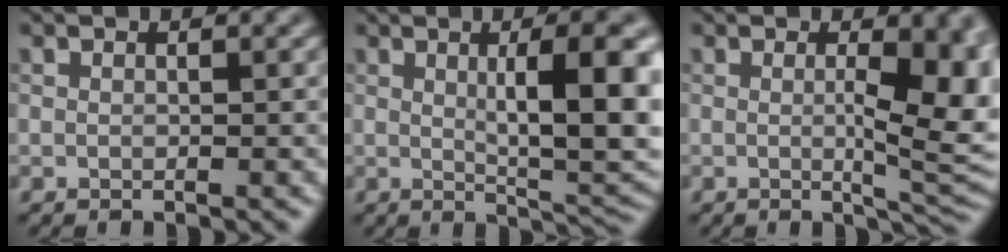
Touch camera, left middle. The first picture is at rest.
{"total": 8.7, "force": [1.1, 2.3, 8.3], "torque": [-0.112, -0.004, 0.023]}
{"total": 7.6, "force": [0.1, 2.1, 7.3], "torque": [-0.093, -0.008, 0.006]}